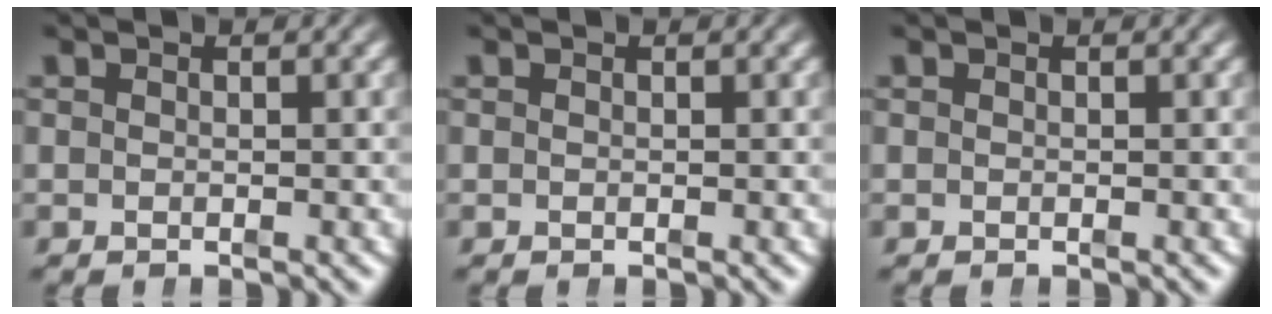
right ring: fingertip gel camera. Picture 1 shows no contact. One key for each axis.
{"total": 0.0}
{"total": 0.0}